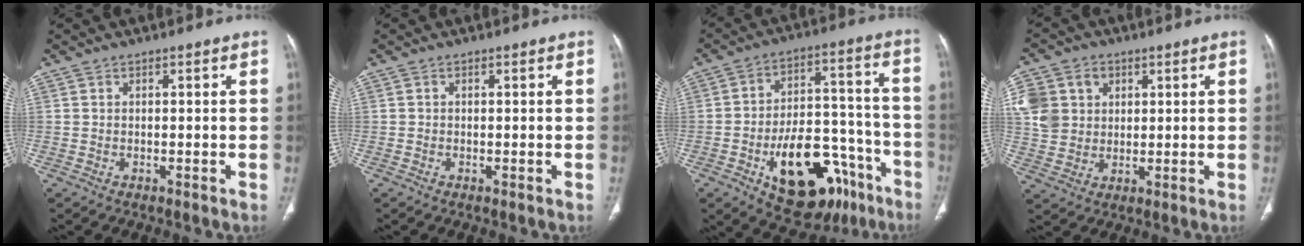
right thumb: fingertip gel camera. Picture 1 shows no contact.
{"total": 0.0}
{"total": 23.0, "force": [-11.4, 12.5, 15.6], "torque": [-0.192, 0.073, -0.157]}
{"total": 11.8, "force": [3.4, 10.0, 5.4], "torque": [-0.099, 0.007, 0.070]}